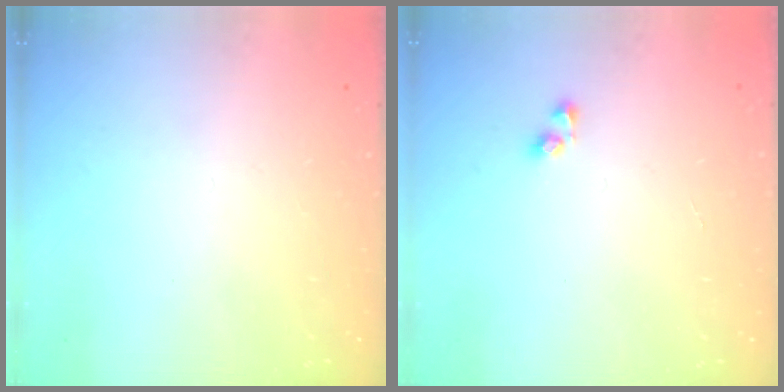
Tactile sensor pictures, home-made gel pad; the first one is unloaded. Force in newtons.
{"total": 2.9, "press": 2.9, "slide": 0.2}